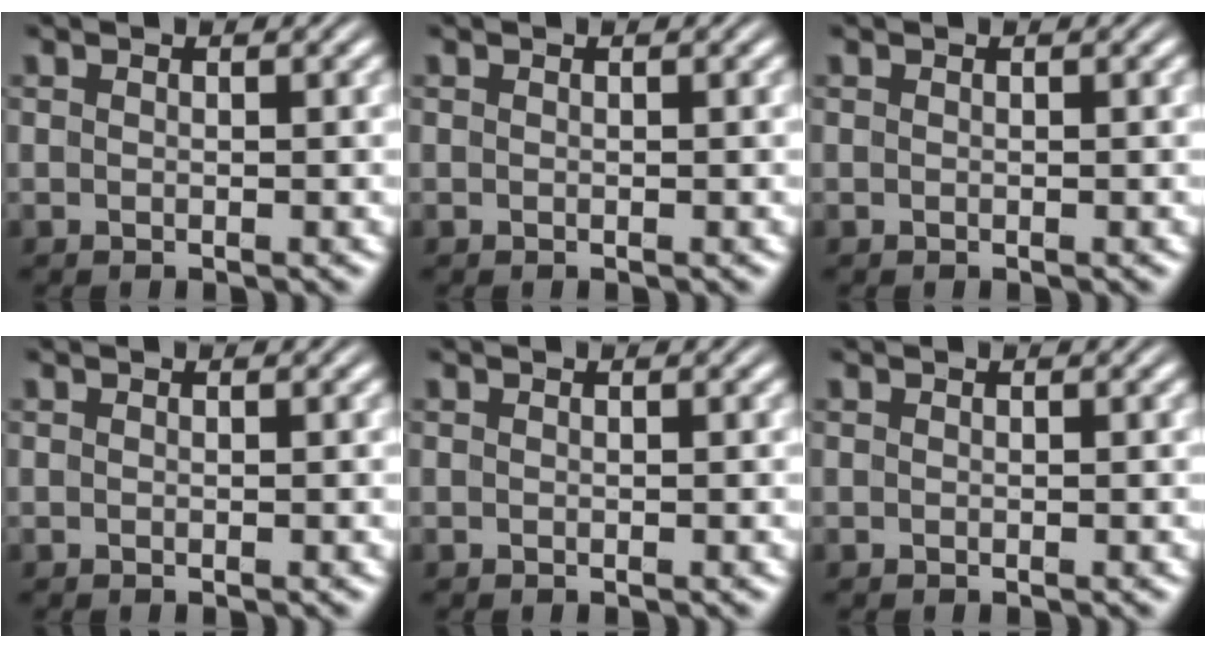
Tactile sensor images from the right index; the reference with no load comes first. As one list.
[{"total": 0.0}, {"total": 0.0}, {"total": 0.0}, {"total": 0.0}, {"total": 0.0}]